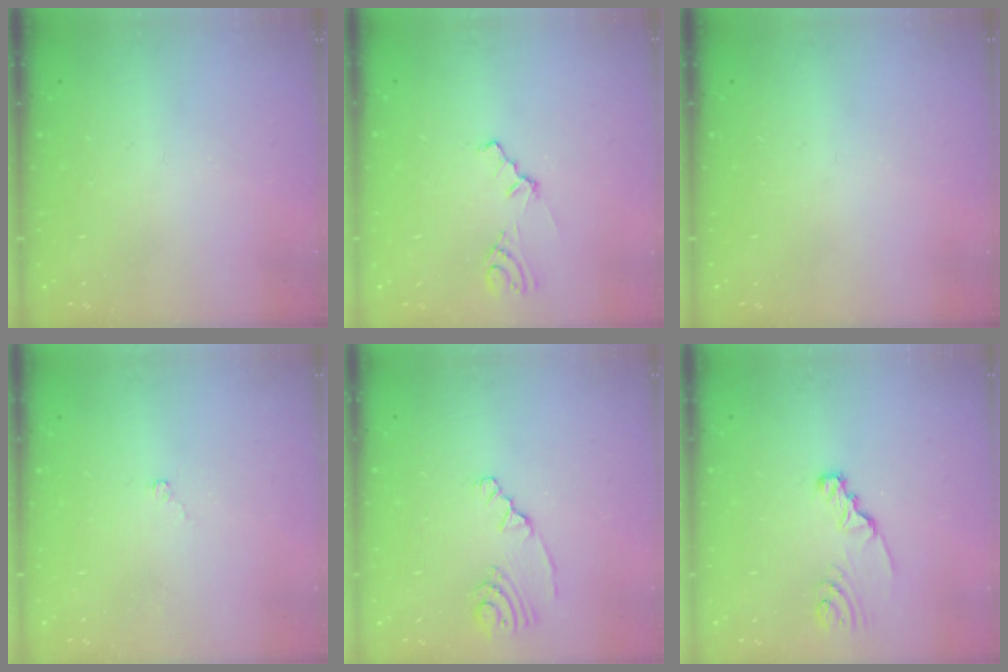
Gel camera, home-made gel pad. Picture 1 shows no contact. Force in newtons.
{"total": 2.8, "press": 2.8, "slide": 0.7}
{"total": 0.0}
{"total": 2.4, "press": 2.3, "slide": 0.3}
{"total": 3.0, "press": 3.0, "slide": 0.4}
{"total": 2.4, "press": 2.4, "slide": 0.1}